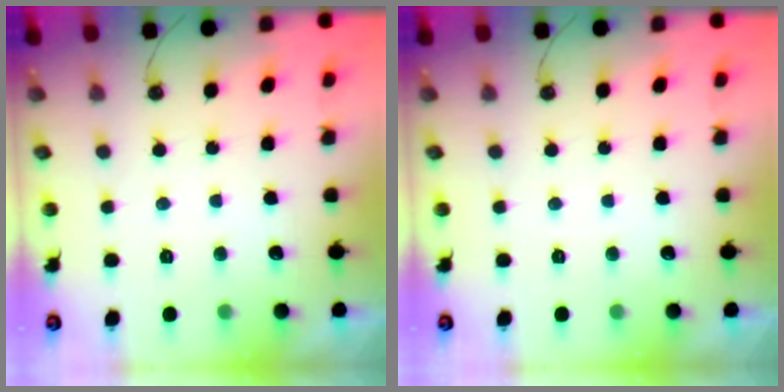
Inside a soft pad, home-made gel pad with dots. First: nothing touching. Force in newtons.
{"total": 0.0}